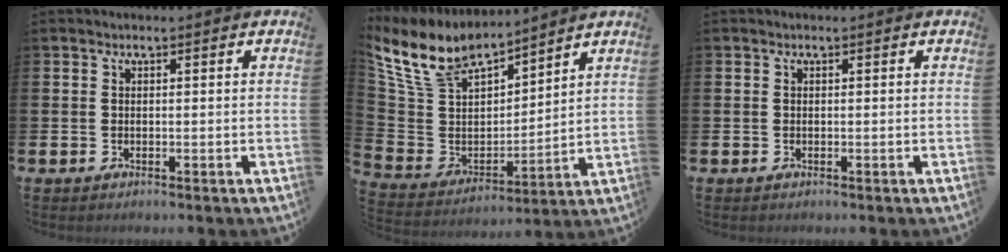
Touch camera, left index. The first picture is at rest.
{"total": 9.9, "force": [8.7, 4.0, 2.6], "torque": [-0.106, -0.058, 0.160]}
{"total": 0.0}